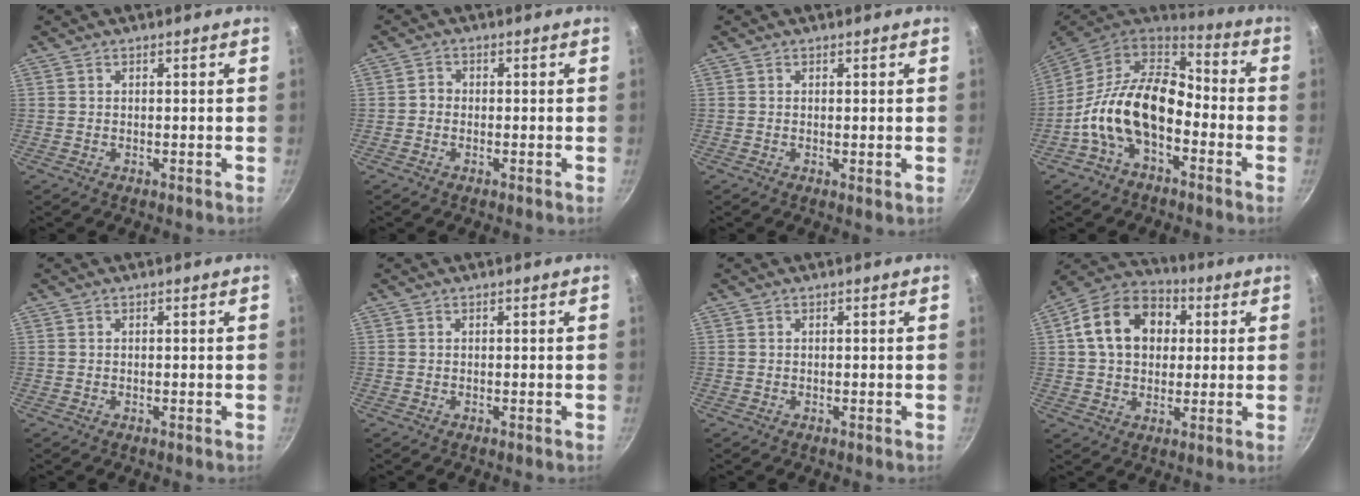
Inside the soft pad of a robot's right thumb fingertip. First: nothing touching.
{"total": 1.6, "force": [-0.5, 1.4, 0.6], "torque": [-0.003, 0.009, -0.014]}
{"total": 1.1, "force": [0.1, 0.1, 1.0], "torque": [-0.017, -0.007, -0.002]}
{"total": 17.1, "force": [-4.4, 10.3, 12.9], "torque": [-0.208, 0.050, -0.098]}
{"total": 0.0}
{"total": 0.0}
{"total": 0.0}
{"total": 15.2, "force": [3.1, 11.5, 9.4], "torque": [-0.135, 0.025, 0.036]}